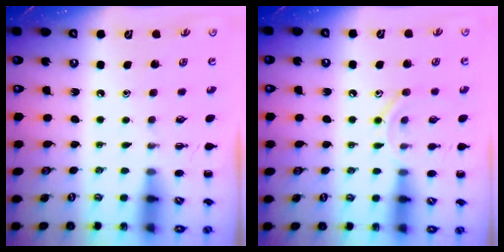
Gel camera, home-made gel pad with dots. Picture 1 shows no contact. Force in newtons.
{"total": 8.4, "press": 8.3, "slide": 1.4}